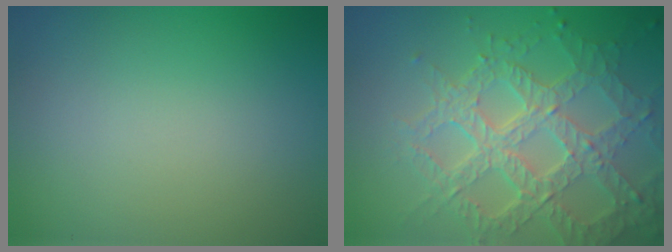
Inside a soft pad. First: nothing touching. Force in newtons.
{"total": 7.2, "press": 5.3, "slide": 4.9}